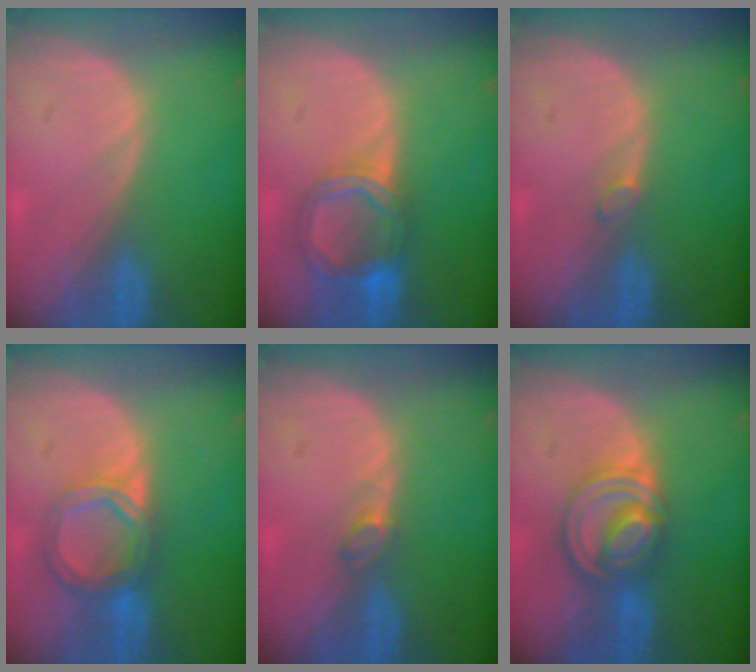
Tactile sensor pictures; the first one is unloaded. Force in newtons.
{"total": 6.4, "press": 5.9, "slide": 2.7}
{"total": 0.9, "press": 0.9, "slide": 0.3}
{"total": 6.4, "press": 5.7, "slide": 3.0}
{"total": 1.7, "press": 1.7, "slide": 0.4}
{"total": 7.9, "press": 6.8, "slide": 3.9}